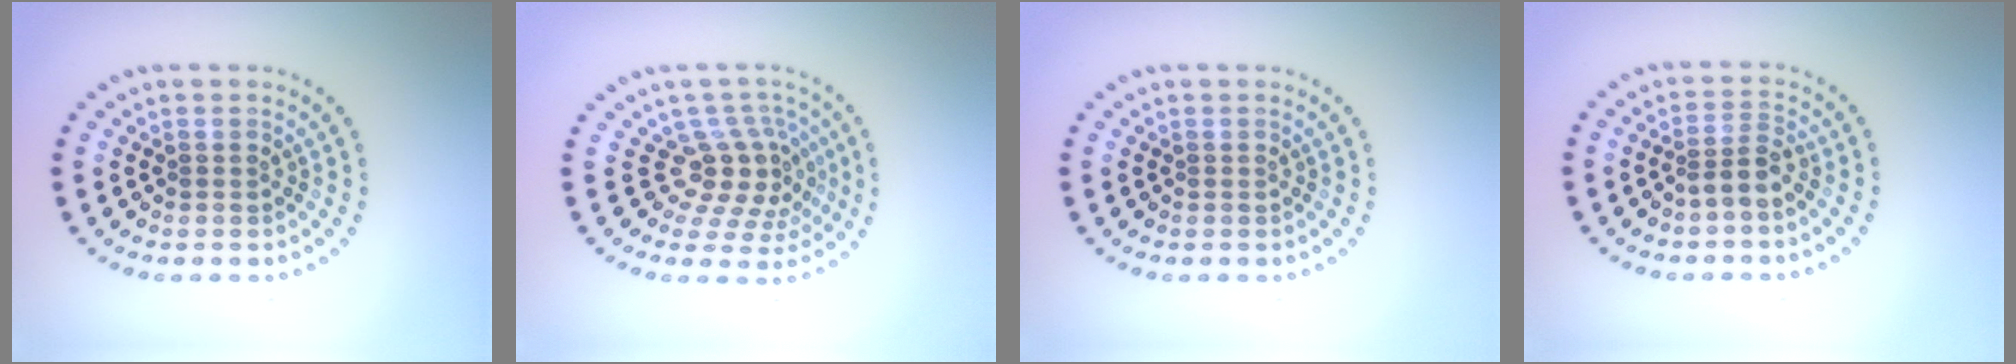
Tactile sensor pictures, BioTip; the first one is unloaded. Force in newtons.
{"total": 4.1, "press": 2.8, "slide": 3.0}
{"total": 0.0}
{"total": 2.2, "press": 1.7, "slide": 1.4}